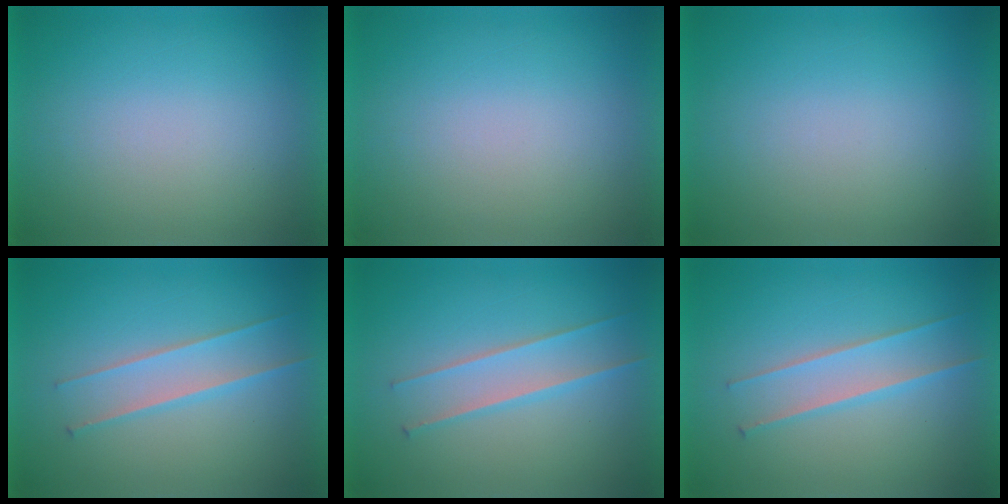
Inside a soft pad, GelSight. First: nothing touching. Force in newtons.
{"total": 1.3}
{"total": 1.3}
{"total": 2.2}
{"total": 2.4}
{"total": 2.4}